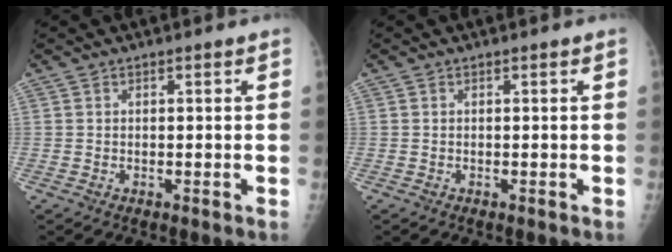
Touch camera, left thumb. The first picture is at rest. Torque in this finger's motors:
{"motor_torque": [0.00, 0.00, -0.01, 0.00, 0.00]}